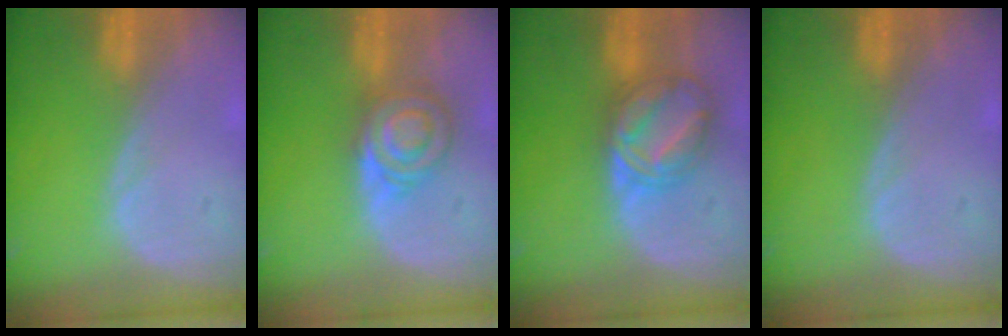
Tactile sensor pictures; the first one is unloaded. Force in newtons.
{"total": 5.9, "press": 5.9, "slide": 0.6}
{"total": 7.3, "press": 7.3, "slide": 0.5}
{"total": 0.0}